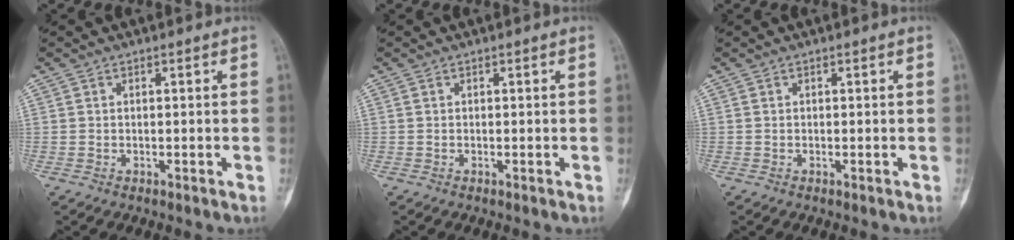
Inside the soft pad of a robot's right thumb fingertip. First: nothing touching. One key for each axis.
{"total": 0.0}
{"total": 0.0}